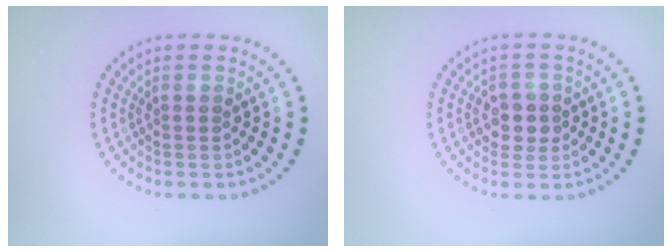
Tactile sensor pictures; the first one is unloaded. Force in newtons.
{"total": 2.1, "press": 2.0, "slide": 0.7}